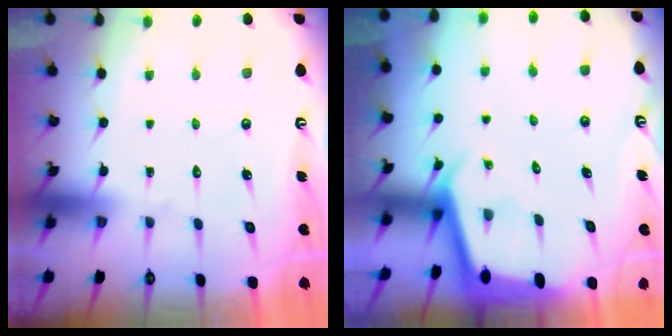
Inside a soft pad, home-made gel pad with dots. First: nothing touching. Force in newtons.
{"total": 1.9, "press": 1.9, "slide": 0.1}